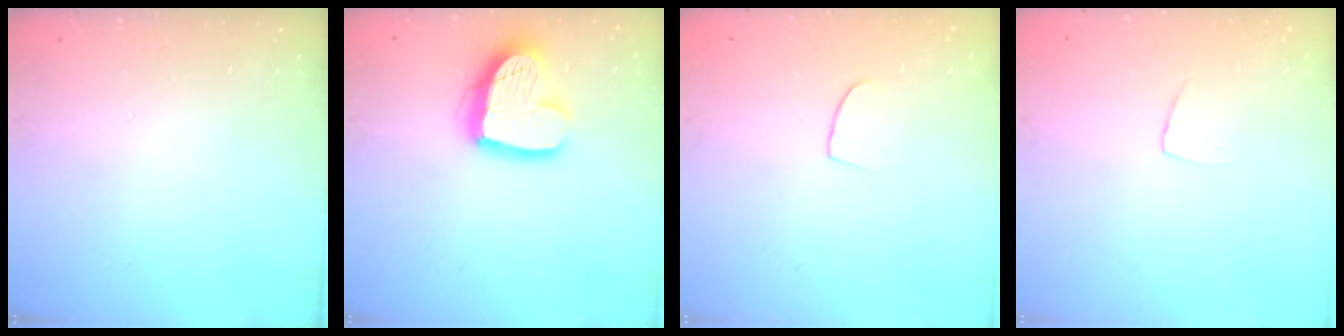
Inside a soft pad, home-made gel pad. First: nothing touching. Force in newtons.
{"total": 14.9, "press": 14.8, "slide": 1.4}
{"total": 5.8, "press": 5.8, "slide": 0.4}
{"total": 3.7, "press": 3.7, "slide": 0.2}